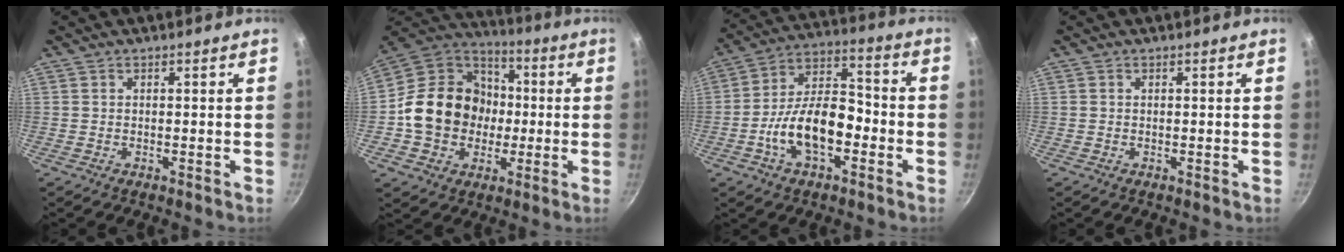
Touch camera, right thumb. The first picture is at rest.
{"total": 19.2, "force": [-1.5, 16.3, 10.1], "torque": [-0.144, 0.038, -0.029]}
{"total": 14.6, "force": [-4.7, 7.9, 11.4], "torque": [-0.167, 0.054, -0.093]}
{"total": 0.0}